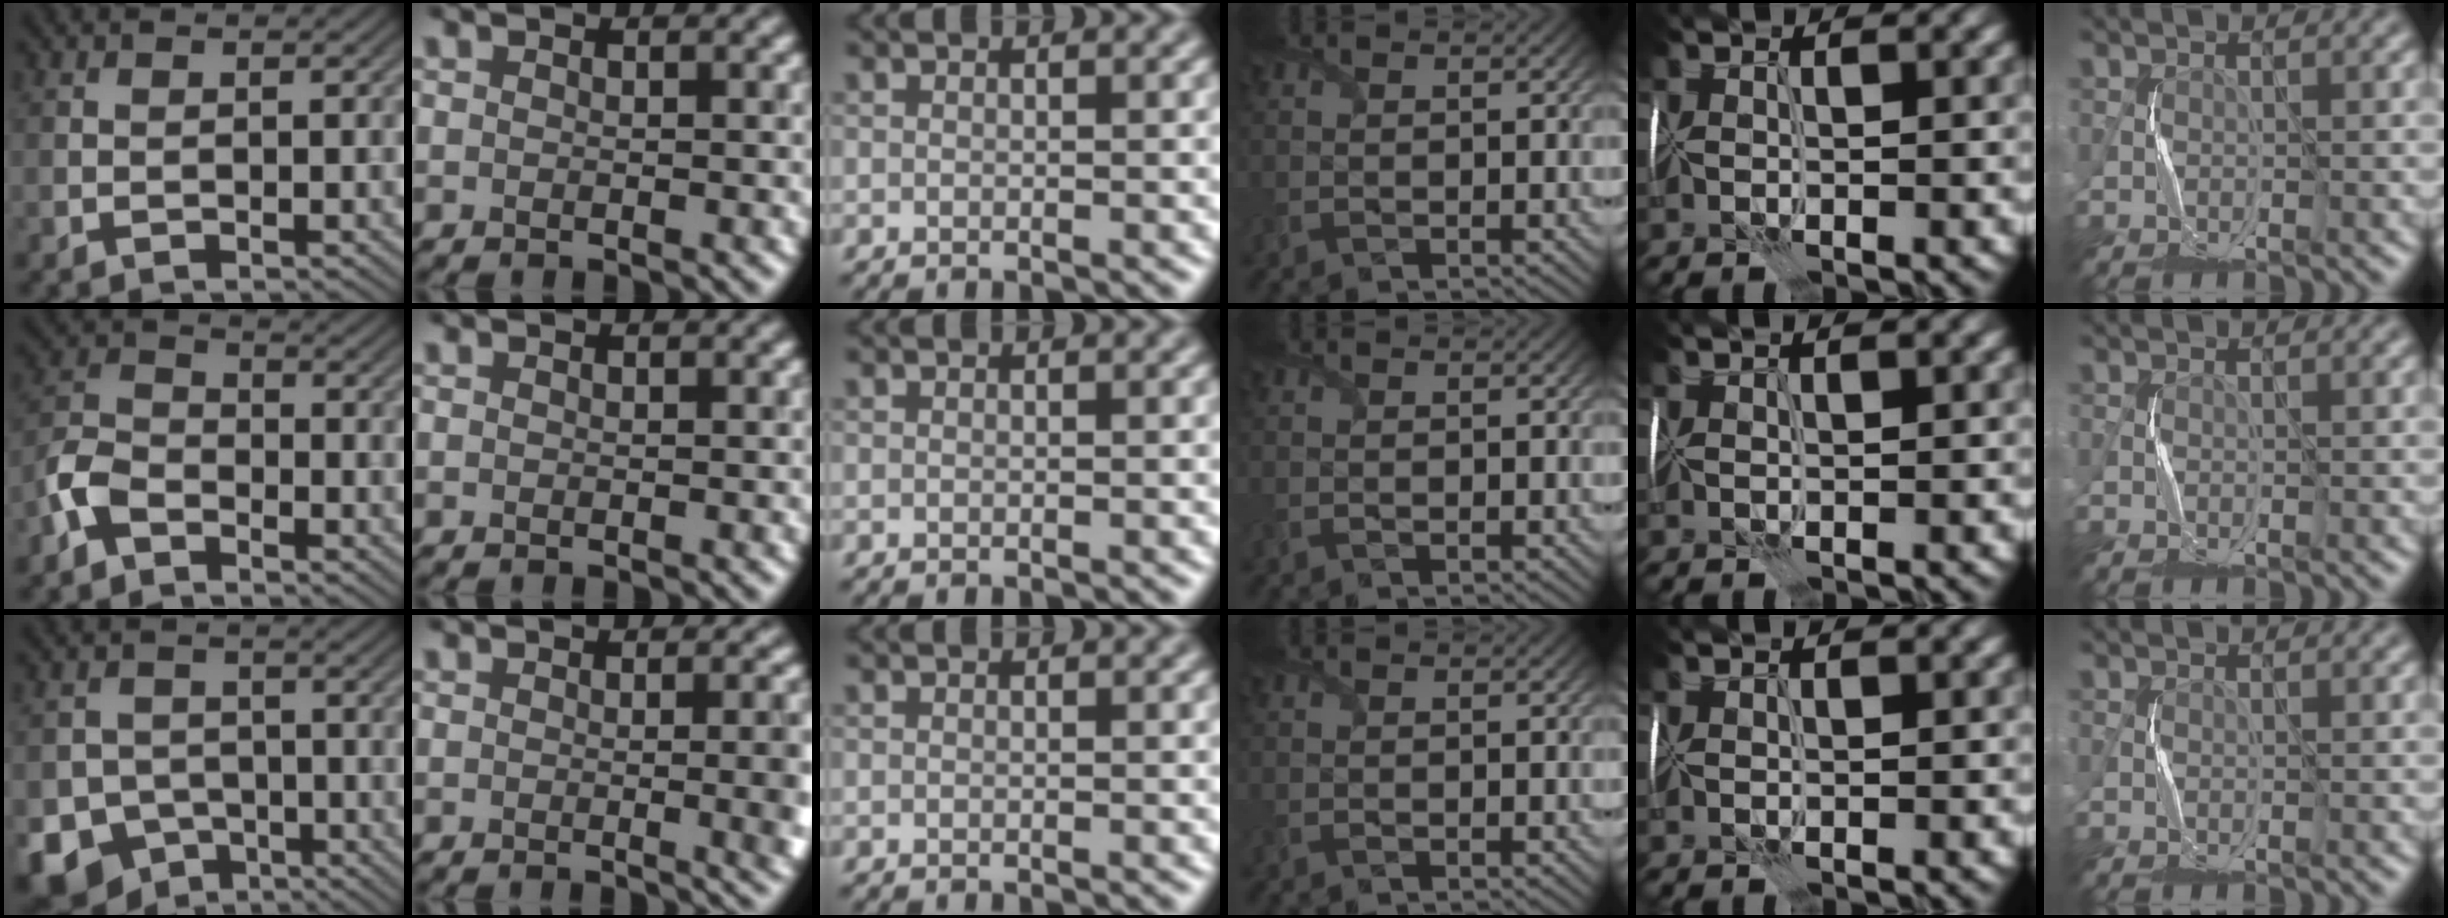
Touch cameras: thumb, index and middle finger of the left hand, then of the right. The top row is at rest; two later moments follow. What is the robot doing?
{"motion": "fold", "object": "tissue"}